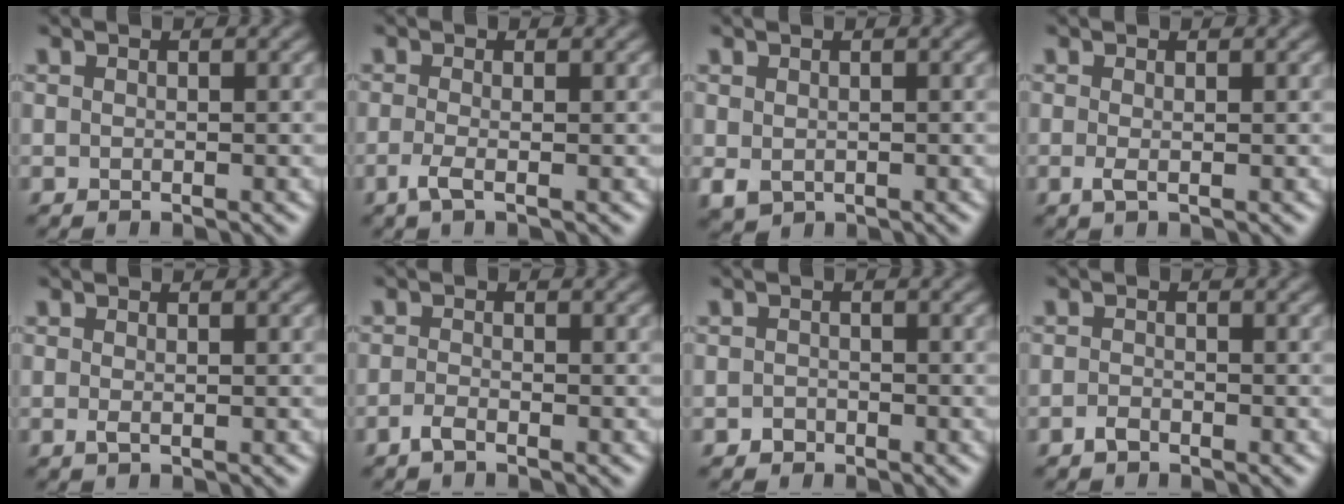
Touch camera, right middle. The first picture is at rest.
{"total": 1.8, "force": [-0.7, 0.5, 1.6], "torque": [-0.035, -0.008, -0.020]}
{"total": 1.5, "force": [-0.2, 1.2, 0.9], "torque": [-0.022, -0.007, 0.001]}
{"total": 1.0, "force": [-0.2, 0.3, 1.0], "torque": [-0.023, -0.005, -0.004]}
{"total": 0.7, "force": [0.0, 0.2, 0.7], "torque": [-0.015, -0.002, -0.001]}
{"total": 1.2, "force": [-0.8, 0.3, 0.8], "torque": [-0.020, 0.000, -0.020]}
{"total": 0.9, "force": [-0.5, 0.7, 0.2], "torque": [0.001, -0.001, -0.010]}
{"total": 1.0, "force": [-0.7, 0.5, 0.5], "torque": [-0.009, 0.000, -0.015]}